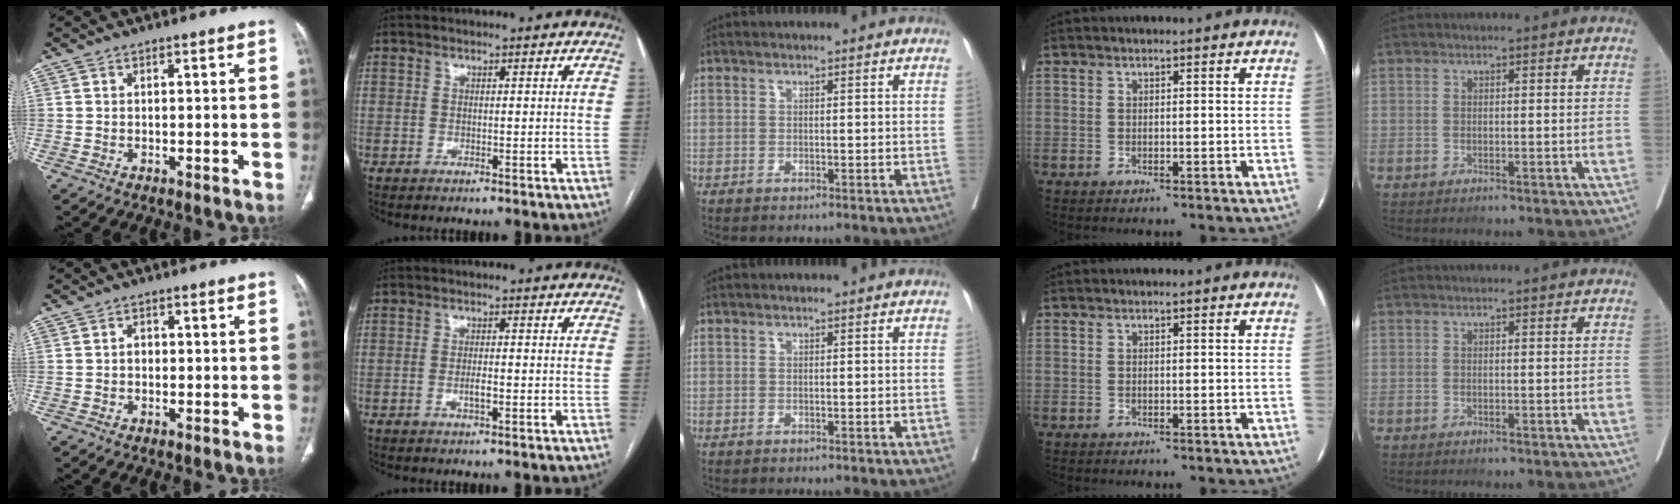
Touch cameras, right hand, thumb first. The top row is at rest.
{"thumb": {"total": 1.3, "force": [-0.2, 1.1, 0.7], "torque": [0.000, 0.002, -0.006]}, "index": {"total": 1.9, "force": [-0.7, 0.4, 1.7], "torque": [-0.032, 0.000, -0.012]}}